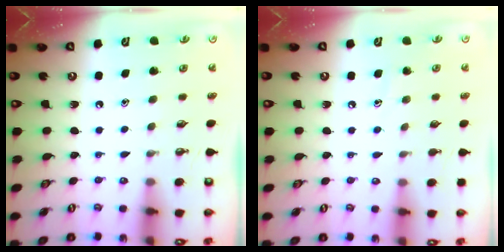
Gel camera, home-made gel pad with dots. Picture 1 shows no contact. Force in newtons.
{"total": 3.9, "press": 3.9, "slide": 0.4}